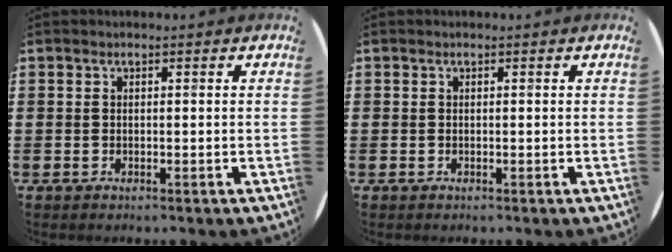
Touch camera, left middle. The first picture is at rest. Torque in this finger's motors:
{"motor_torque": [-0.15, 0.06, 0.05, 0.00]}